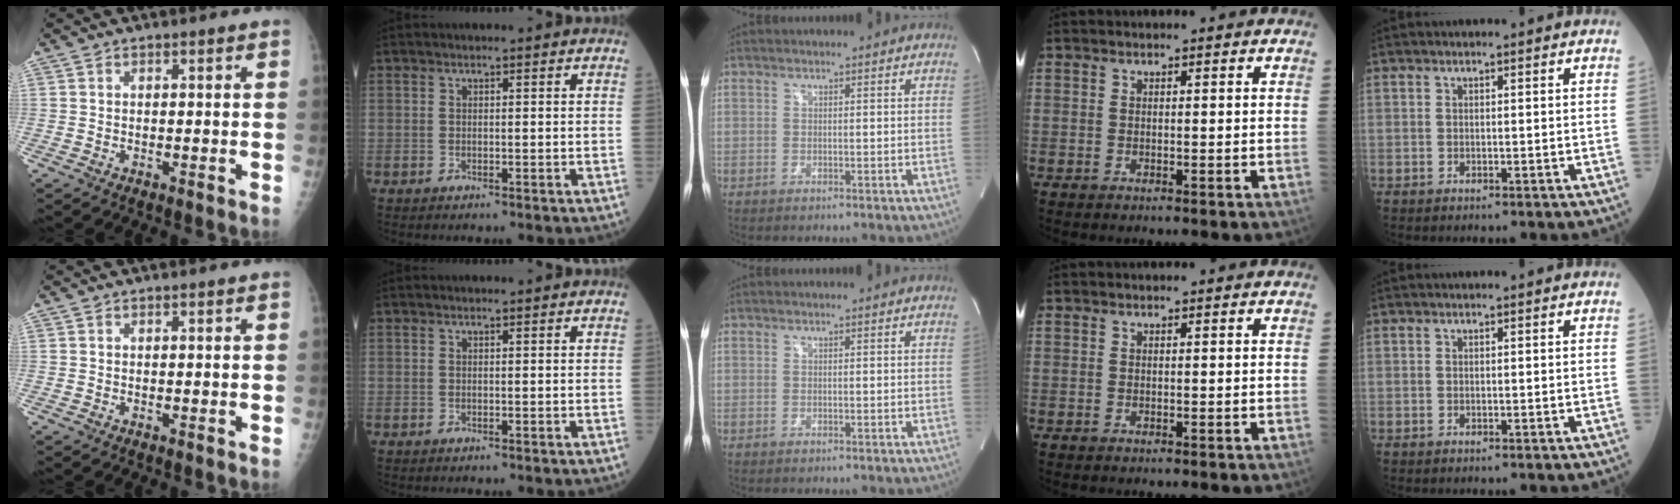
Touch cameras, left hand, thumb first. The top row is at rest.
{}